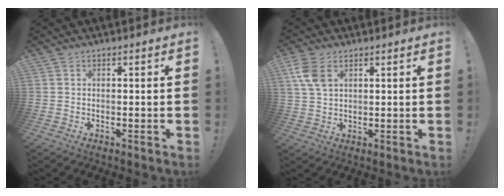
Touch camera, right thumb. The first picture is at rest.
{"total": 7.4, "force": [3.3, 4.3, 5.0], "torque": [-0.106, -0.005, 0.062]}